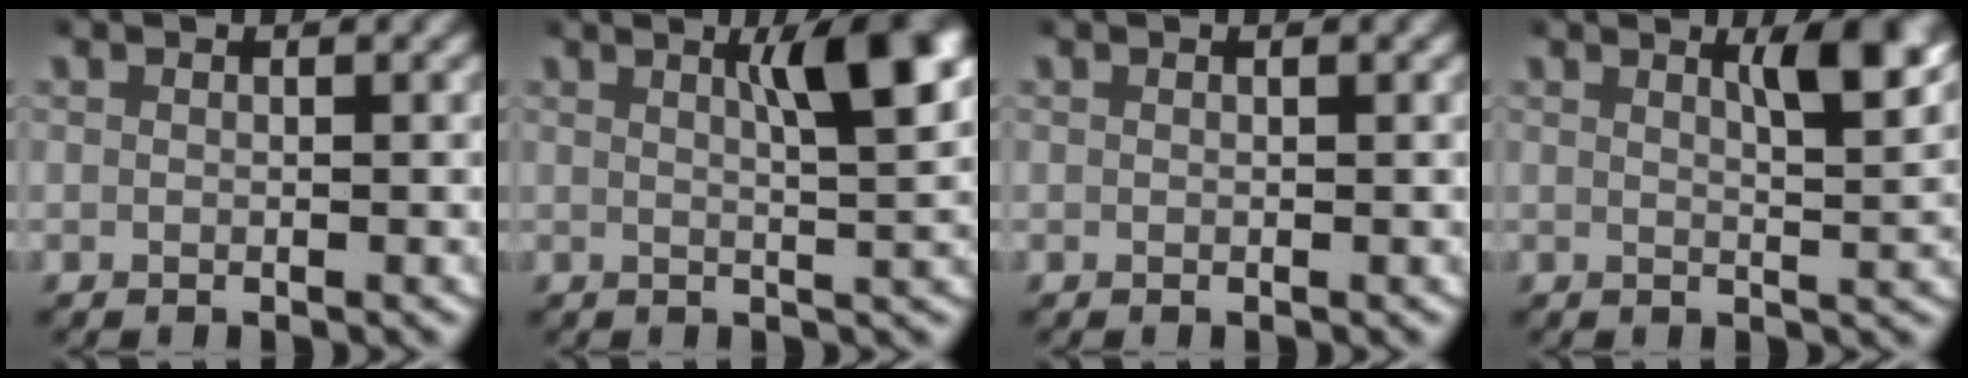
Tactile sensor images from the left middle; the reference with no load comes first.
{"total": 5.6, "force": [2.0, 1.1, 5.1], "torque": [-0.075, 0.005, 0.028]}
{"total": 0.0}
{"total": 4.2, "force": [2.0, 0.7, 3.6], "torque": [-0.054, -0.007, 0.033]}